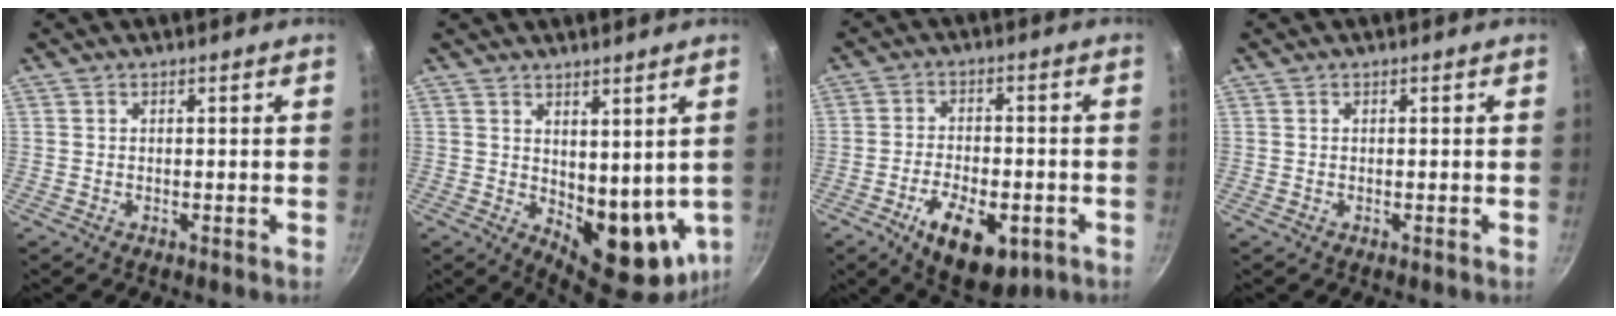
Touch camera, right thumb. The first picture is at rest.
{"total": 12.4, "force": [2.2, 6.8, 10.1], "torque": [-0.108, -0.036, 0.052]}
{"total": 13.2, "force": [-5.4, 6.7, 10.0], "torque": [-0.138, 0.017, -0.075]}
{"total": 0.0}